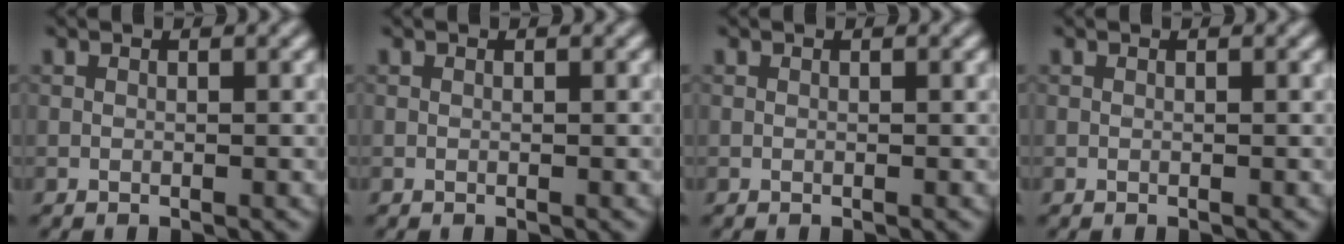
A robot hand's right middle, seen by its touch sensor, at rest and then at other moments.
{"total": 0.0}
{"total": 0.0}
{"total": 0.0}